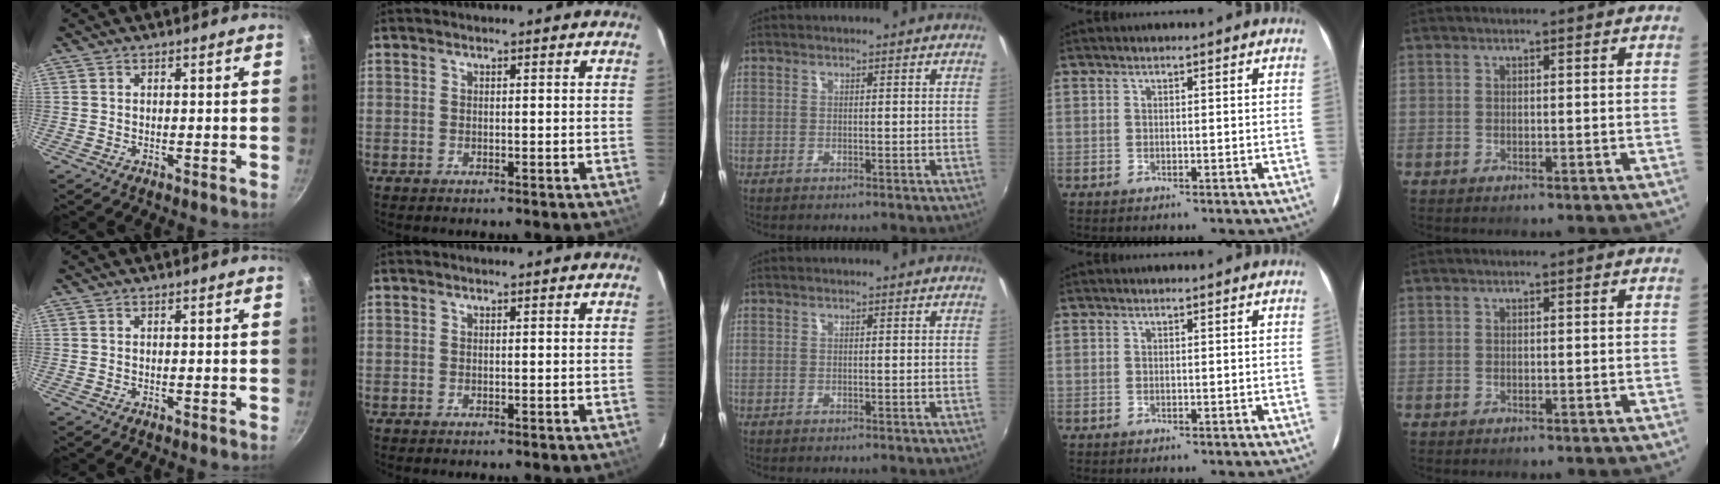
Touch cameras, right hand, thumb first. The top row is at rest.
{}